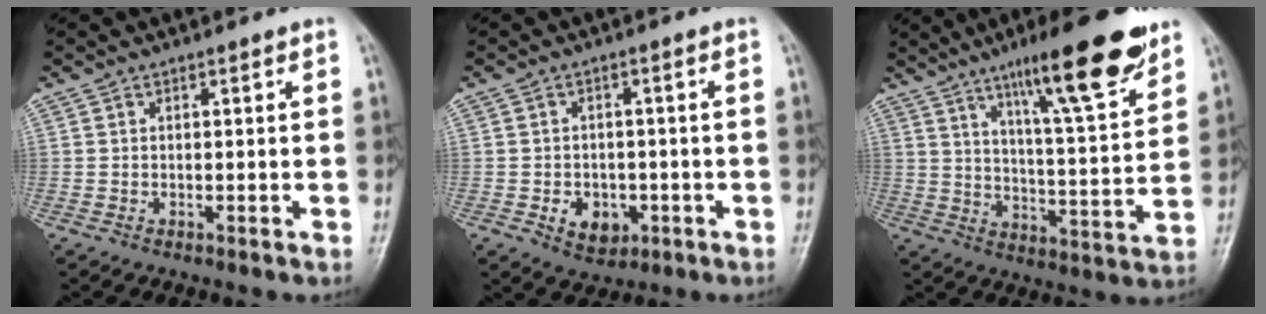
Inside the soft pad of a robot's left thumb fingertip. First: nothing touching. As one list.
[{"total": 5.6, "force": [-1.8, 4.3, 3.1], "torque": [-0.029, 0.008, -0.016]}, {"total": 19.0, "force": [12.1, 3.4, 14.3], "torque": [-0.191, -0.061, 0.189]}]